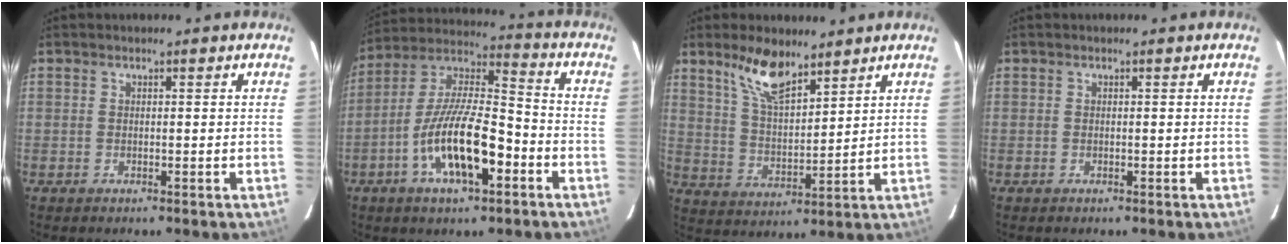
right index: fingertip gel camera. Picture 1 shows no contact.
{"total": 16.0, "force": [-6.5, 5.2, 13.7], "torque": [-0.265, -0.005, -0.118]}
{"total": 9.4, "force": [6.9, 3.0, 5.6], "torque": [-0.103, 0.003, 0.138]}
{"total": 0.0}